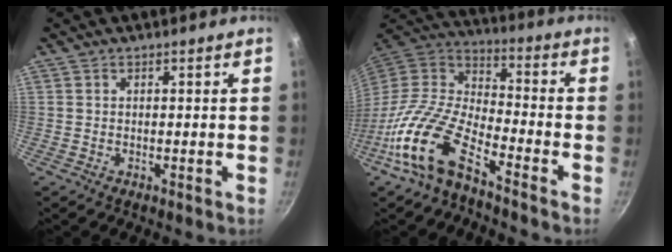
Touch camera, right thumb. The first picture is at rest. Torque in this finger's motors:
{"motor_torque": [1.24, -0.01, 1.82, -0.95, 0.67]}